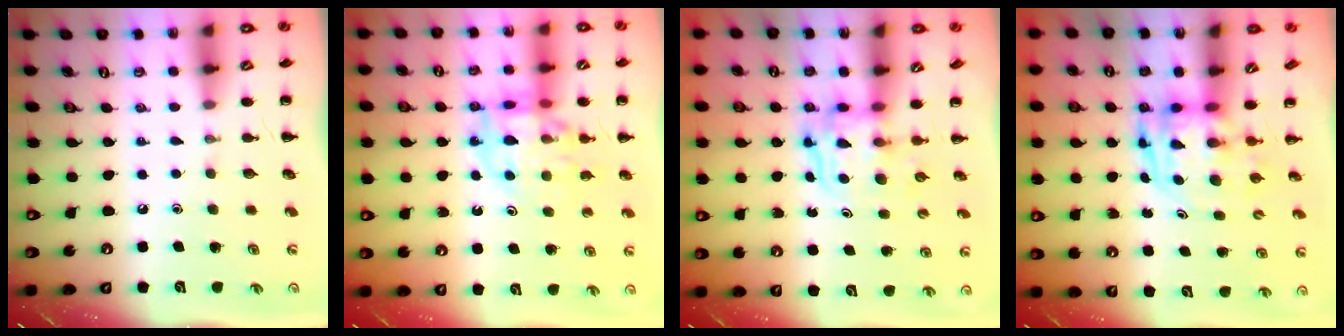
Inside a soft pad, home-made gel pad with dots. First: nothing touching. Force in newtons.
{"total": 12.8, "press": 12.5, "slide": 3.1}
{"total": 3.4, "press": 3.4, "slide": 0.2}
{"total": 3.3, "press": 3.2, "slide": 0.6}